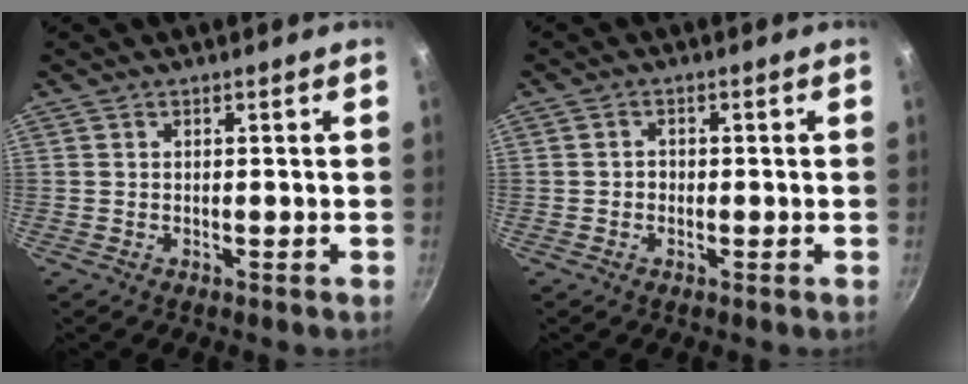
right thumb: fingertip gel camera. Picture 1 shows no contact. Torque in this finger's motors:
{"motor_torque": [-0.42, -0.27, -0.26, 0.34, -0.03]}